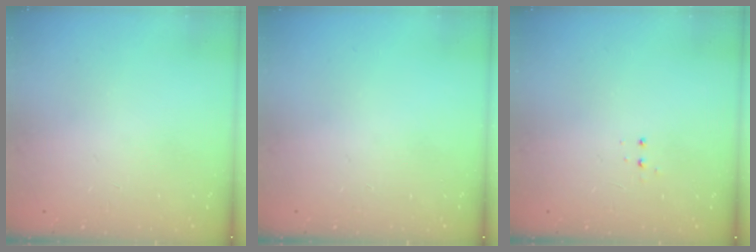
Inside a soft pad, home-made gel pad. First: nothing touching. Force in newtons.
{"total": 0.0}
{"total": 3.3, "press": 3.2, "slide": 0.7}